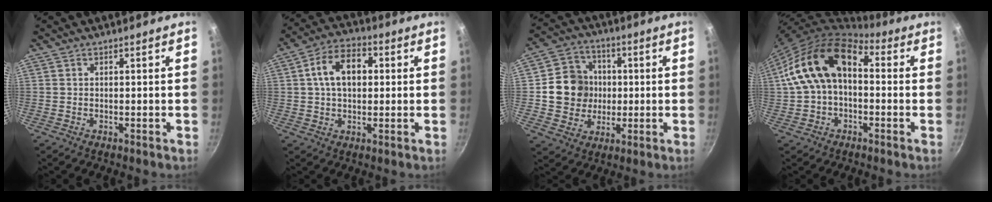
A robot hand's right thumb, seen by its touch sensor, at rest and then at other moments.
{"total": 10.6, "force": [1.6, 7.0, 7.9], "torque": [-0.105, 0.021, 0.016]}
{"total": 11.9, "force": [0.4, 11.0, 4.7], "torque": [-0.044, 0.018, 0.002]}
{"total": 15.2, "force": [1.1, 10.0, 11.4], "torque": [-0.174, 0.045, 0.007]}